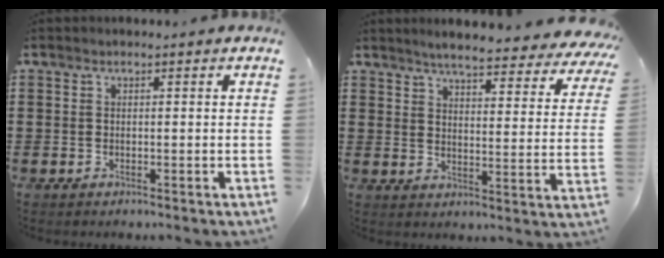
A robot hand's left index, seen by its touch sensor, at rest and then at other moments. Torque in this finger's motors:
{"motor_torque": [2.14, 0.00, 0.11, -0.07]}